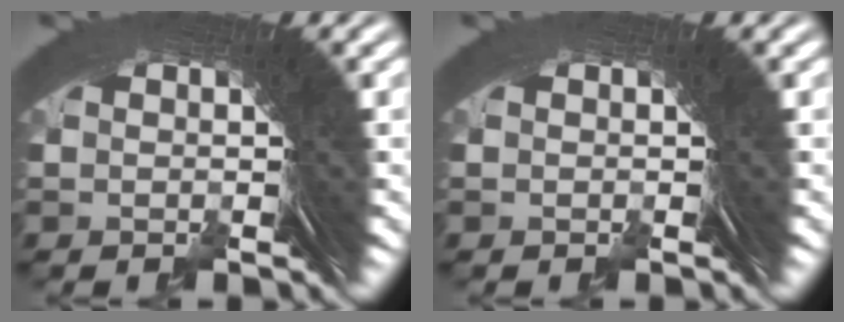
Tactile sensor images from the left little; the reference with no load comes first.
{"total": 0.0}